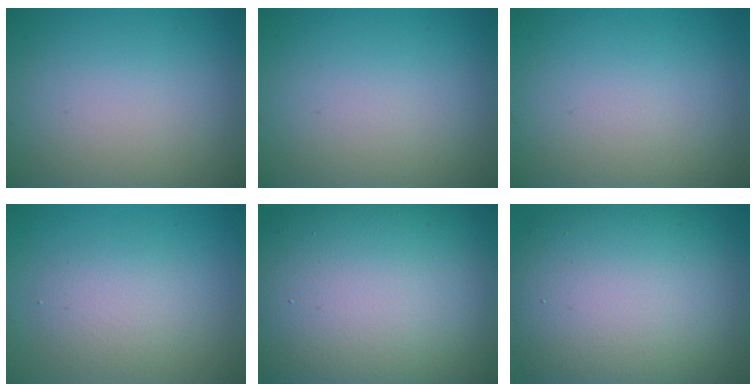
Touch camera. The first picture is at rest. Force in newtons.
{"total": 0.0}
{"total": 0.0}
{"total": 2.6, "press": 2.6, "slide": 0.1}
{"total": 20.6, "press": 20.6, "slide": 1.0}
{"total": 16.5, "press": 16.4, "slide": 1.0}